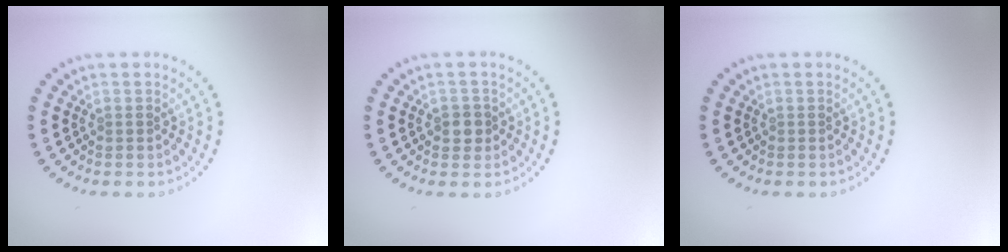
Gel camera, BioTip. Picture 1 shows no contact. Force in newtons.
{"total": 1.6, "press": 1.5, "slide": 0.5}
{"total": 0.0}